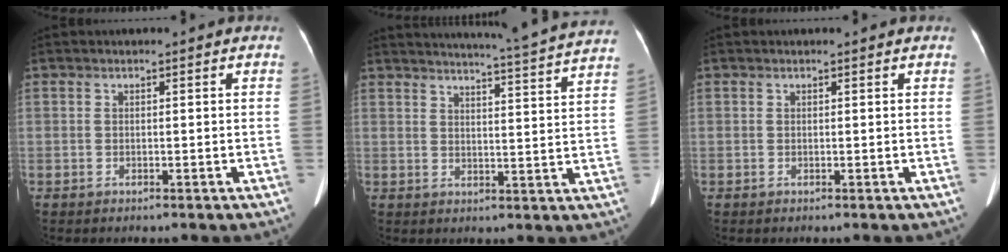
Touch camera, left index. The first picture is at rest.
{"total": 19.1, "force": [18.0, -1.6, 6.2], "torque": [-0.105, -0.057, 0.213]}
{"total": 0.8, "force": [0.8, 0.1, 0.2], "torque": [-0.011, 0.005, 0.009]}